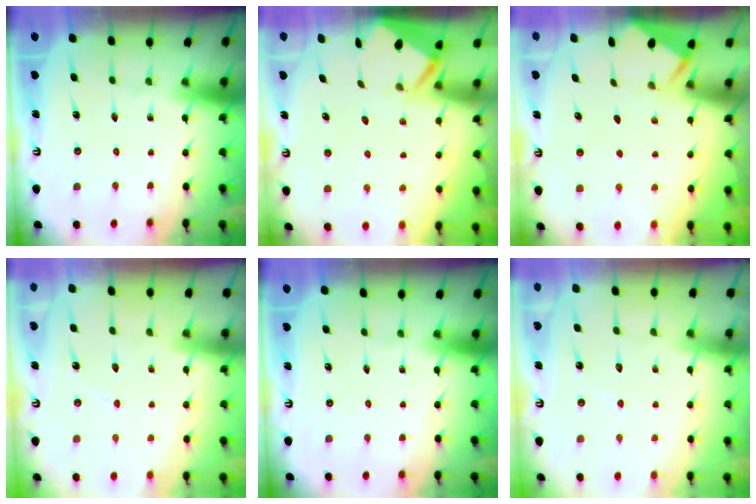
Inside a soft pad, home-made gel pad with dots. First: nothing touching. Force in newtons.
{"total": 3.5, "press": 3.5, "slide": 0.3}
{"total": 2.9, "press": 2.9, "slide": 0.3}
{"total": 2.6, "press": 2.5, "slide": 0.3}
{"total": 0.0}
{"total": 4.3, "press": 4.3, "slide": 0.6}